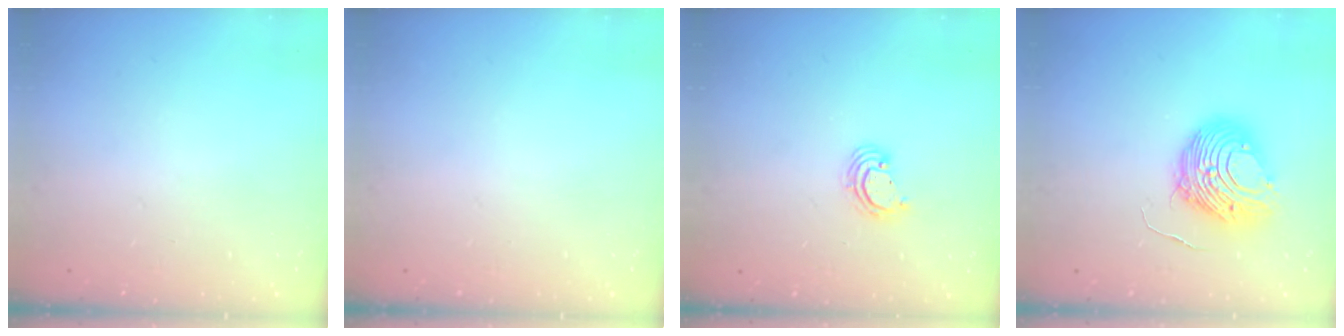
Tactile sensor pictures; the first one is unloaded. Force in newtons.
{"total": 0.0}
{"total": 3.5, "press": 3.5, "slide": 0.3}
{"total": 10.6, "press": 10.6, "slide": 0.8}